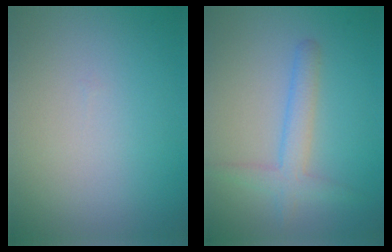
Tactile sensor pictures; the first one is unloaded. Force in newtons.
{"total": 2.8, "press": 2.8, "slide": 0.2}